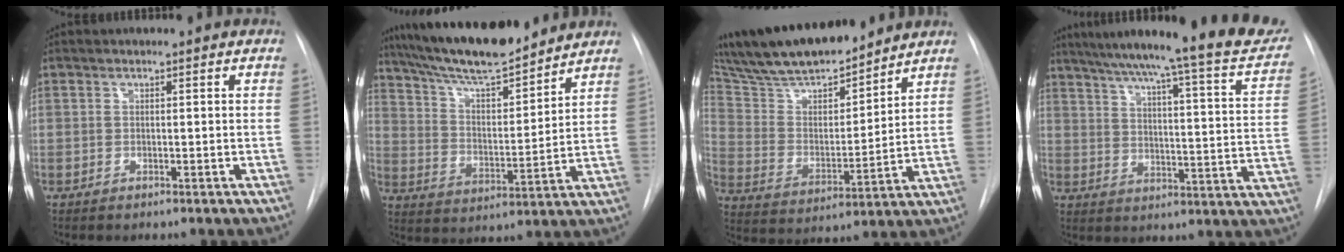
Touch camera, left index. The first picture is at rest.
{"total": 17.1, "force": [15.0, 2.4, 7.8], "torque": [-0.141, 0.009, 0.258]}
{"total": 21.0, "force": [18.4, 4.0, 9.3], "torque": [-0.170, 0.016, 0.317]}
{"total": 25.1, "force": [22.0, 1.5, 11.8], "torque": [-0.169, -0.051, 0.274]}